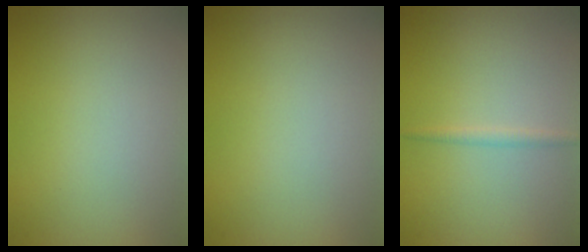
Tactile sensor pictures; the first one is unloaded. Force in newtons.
{"total": 0.0}
{"total": 0.9, "press": 0.9, "slide": 0.0}